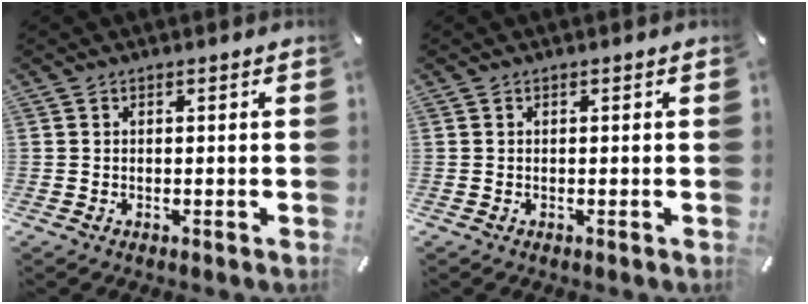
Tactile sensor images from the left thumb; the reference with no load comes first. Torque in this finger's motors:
{"motor_torque": [-0.18, -0.23, -0.11, 0.03, 0.01]}